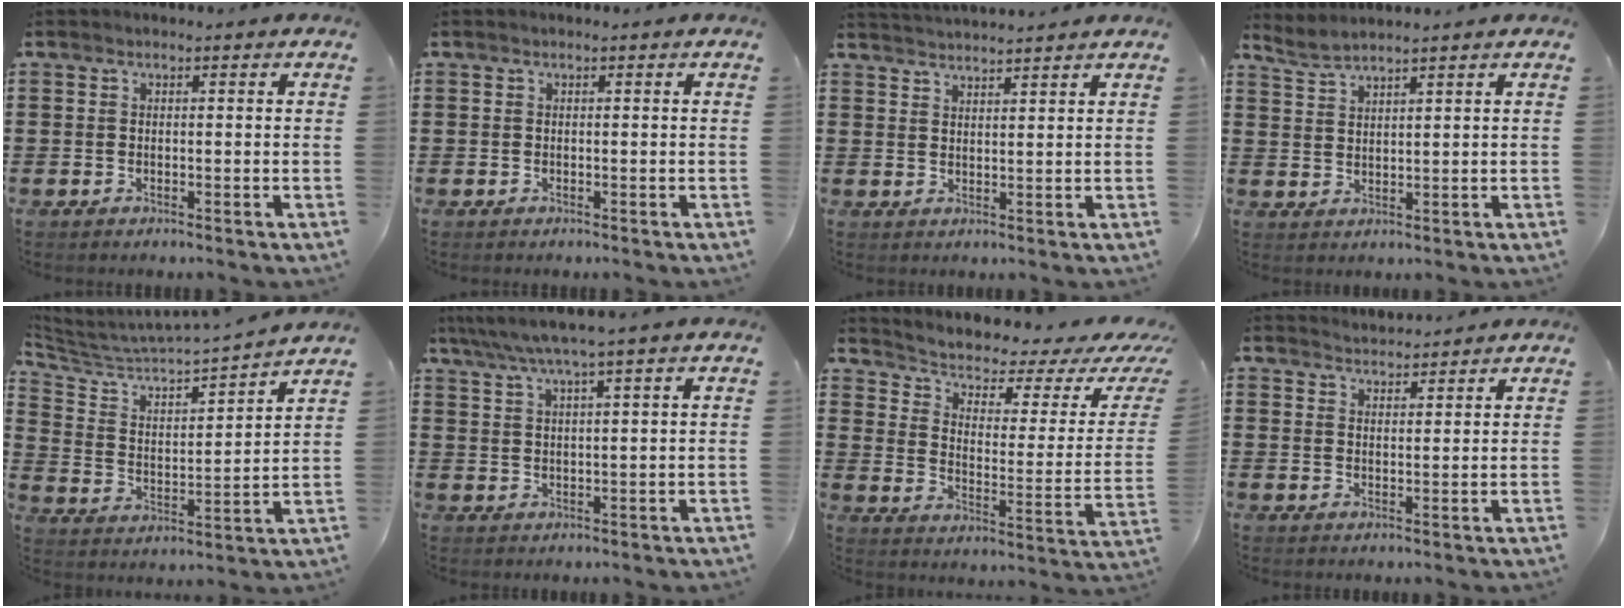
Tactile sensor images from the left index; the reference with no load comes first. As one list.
[{"total": 0.0}, {"total": 2.3, "force": [2.3, -0.4, -0.1], "torque": [-0.005, -0.009, 0.044]}, {"total": 2.4, "force": [2.4, -0.2, 0.4], "torque": [-0.016, -0.005, 0.047]}, {"total": 4.2, "force": [3.8, 0.4, 1.6], "torque": [-0.056, -0.040, 0.053]}, {"total": 3.9, "force": [2.7, -0.4, 2.8], "torque": [-0.061, -0.009, 0.046]}, {"total": 2.9, "force": [1.9, 1.3, 1.8], "torque": [-0.051, -0.020, 0.024]}, {"total": 2.6, "force": [2.6, 0.0, -0.2], "torque": [-0.003, -0.006, 0.049]}]